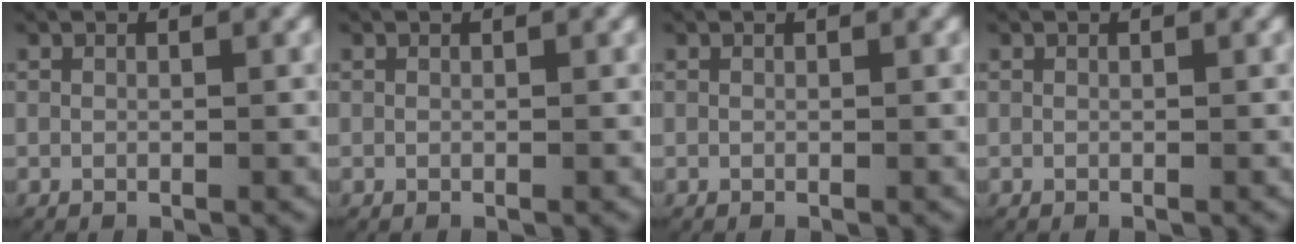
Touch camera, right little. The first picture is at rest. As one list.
[{"total": 0.0}, {"total": 0.0}, {"total": 0.0}]